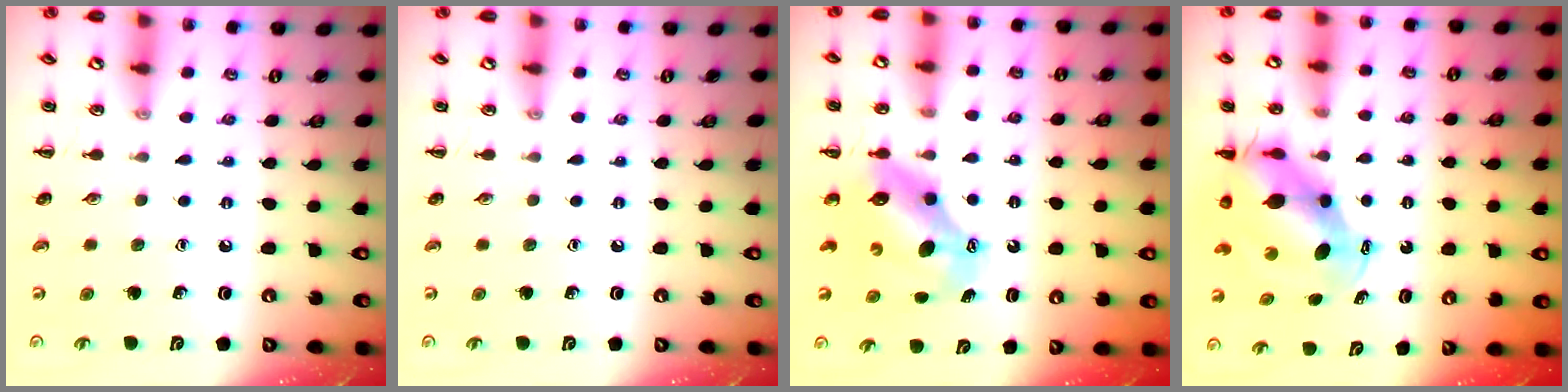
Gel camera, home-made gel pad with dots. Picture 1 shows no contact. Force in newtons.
{"total": 0.0}
{"total": 7.4, "press": 7.1, "slide": 2.0}
{"total": 7.1, "press": 7.0, "slide": 1.5}